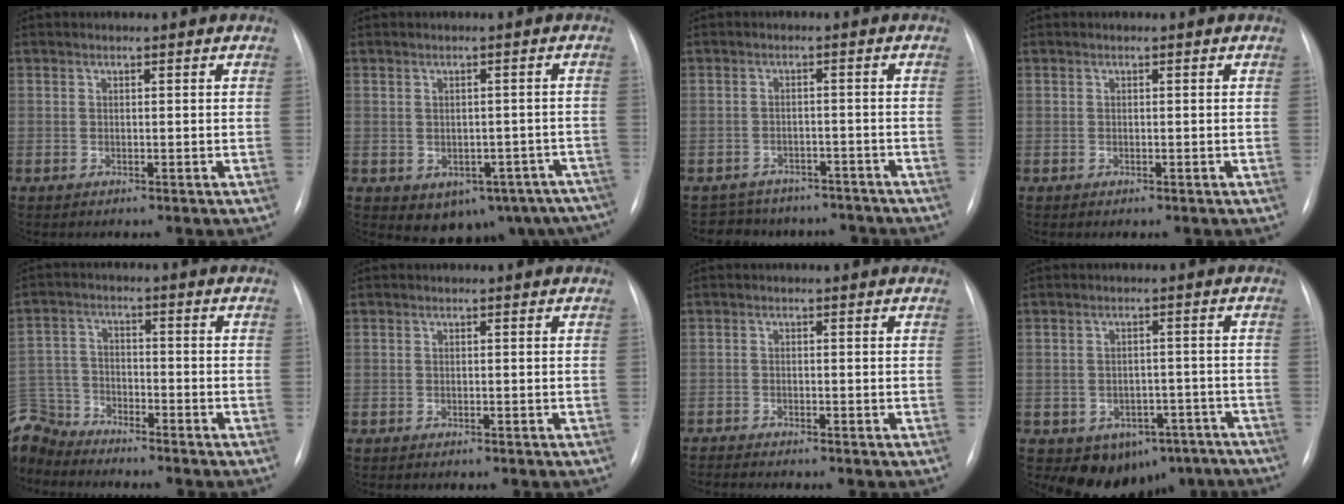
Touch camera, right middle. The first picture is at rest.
{"total": 12.6, "force": [-7.9, 8.3, 5.4], "torque": [-0.063, 0.012, -0.082]}
{"total": 9.5, "force": [-8.4, 4.4, 0.9], "torque": [-0.017, 0.020, -0.095]}
{"total": 0.0}
{"total": 9.0, "force": [-8.7, 2.5, 0.5], "torque": [-0.022, 0.007, -0.172]}
{"total": 0.5, "force": [-0.3, 0.0, 0.4], "torque": [-0.011, -0.004, -0.002]}
{"total": 2.2, "force": [-2.1, -0.6, 0.5], "torque": [-0.007, -0.008, -0.035]}
{"total": 12.3, "force": [-8.8, 7.8, 3.4], "torque": [-0.029, 0.033, -0.098]}